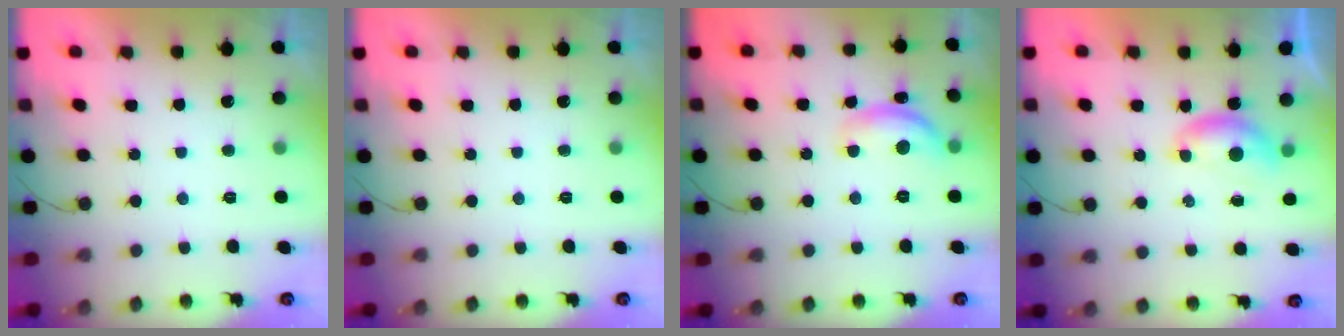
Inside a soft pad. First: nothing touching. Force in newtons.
{"total": 0.0}
{"total": 11.2, "press": 11.2, "slide": 0.6}
{"total": 5.5, "press": 5.4, "slide": 0.8}